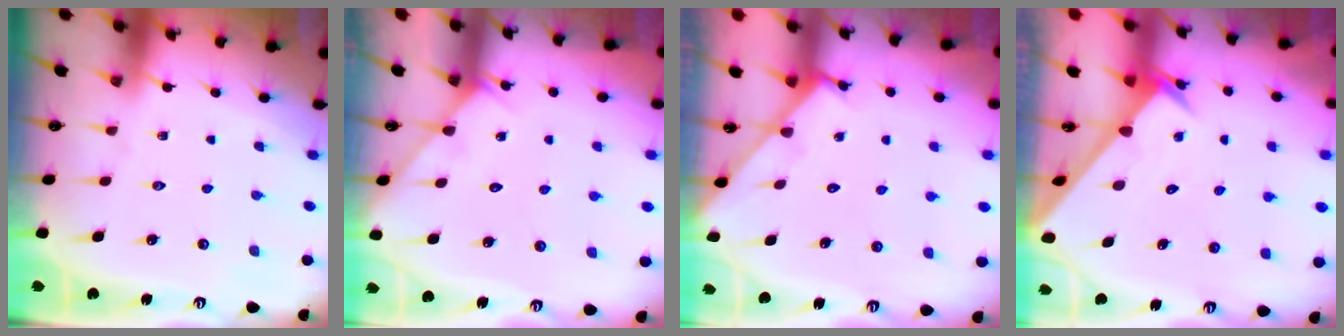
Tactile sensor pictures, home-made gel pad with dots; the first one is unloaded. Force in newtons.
{"total": 3.8, "press": 3.8, "slide": 0.4}
{"total": 1.2, "press": 1.2, "slide": 0.1}
{"total": 2.7, "press": 2.7, "slide": 0.2}